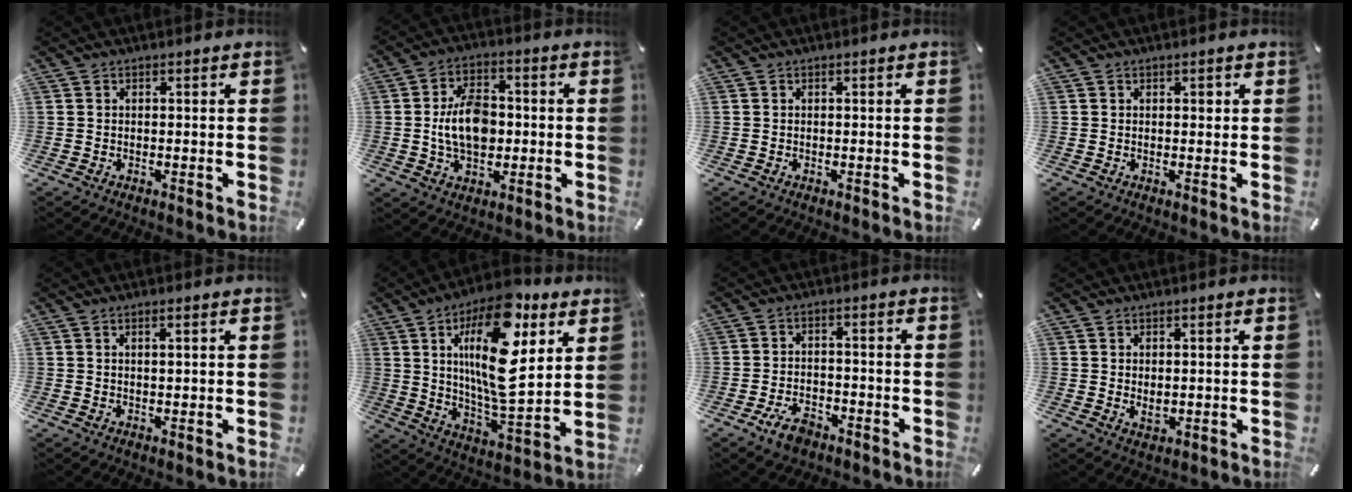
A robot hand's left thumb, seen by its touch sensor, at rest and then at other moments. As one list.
[{"total": 10.8, "force": [-0.5, 7.5, 7.7], "torque": [-0.139, 0.005, -0.012]}, {"total": 0.0}, {"total": 1.1, "force": [0.3, 0.8, 0.6], "torque": [-0.005, 0.001, 0.004]}, {"total": 1.3, "force": [0.7, 0.1, 1.1], "torque": [-0.023, 0.000, 0.011]}, {"total": 22.6, "force": [8.2, 9.3, 18.9], "torque": [-0.352, -0.036, 0.122]}, {"total": 6.0, "force": [-3.7, 3.3, 3.3], "torque": [-0.061, 0.021, -0.067]}, {"total": 2.1, "force": [0.7, 1.5, 1.3], "torque": [-0.019, -0.001, 0.011]}]